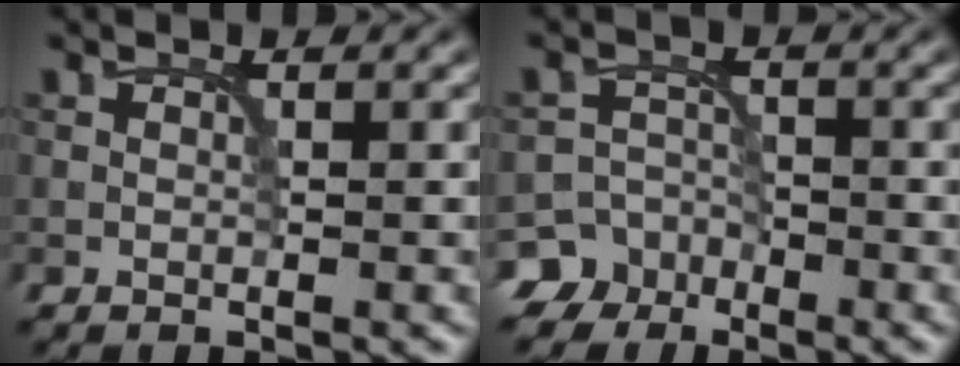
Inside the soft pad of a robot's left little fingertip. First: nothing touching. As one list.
[{"total": 5.5, "force": [-3.9, 3.8, 0.4], "torque": [0.014, -0.006, -0.074]}]